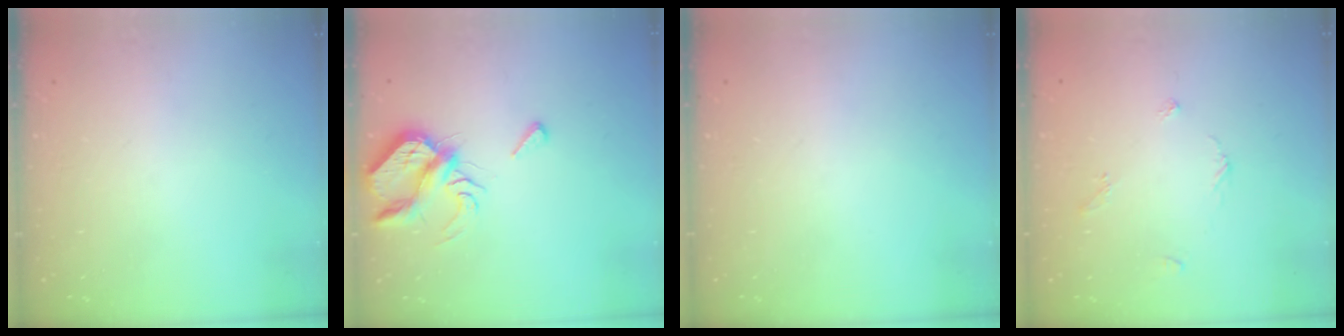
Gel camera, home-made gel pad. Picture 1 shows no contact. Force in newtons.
{"total": 7.3, "press": 7.2, "slide": 1.1}
{"total": 0.0}
{"total": 2.9, "press": 2.9, "slide": 0.4}